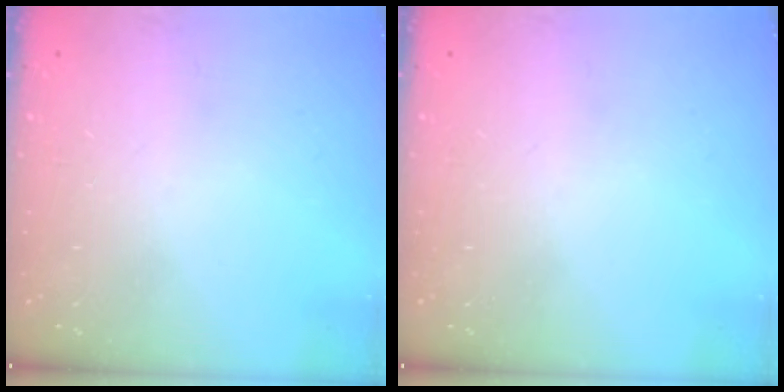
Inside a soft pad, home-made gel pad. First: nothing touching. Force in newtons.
{"total": 0.0}